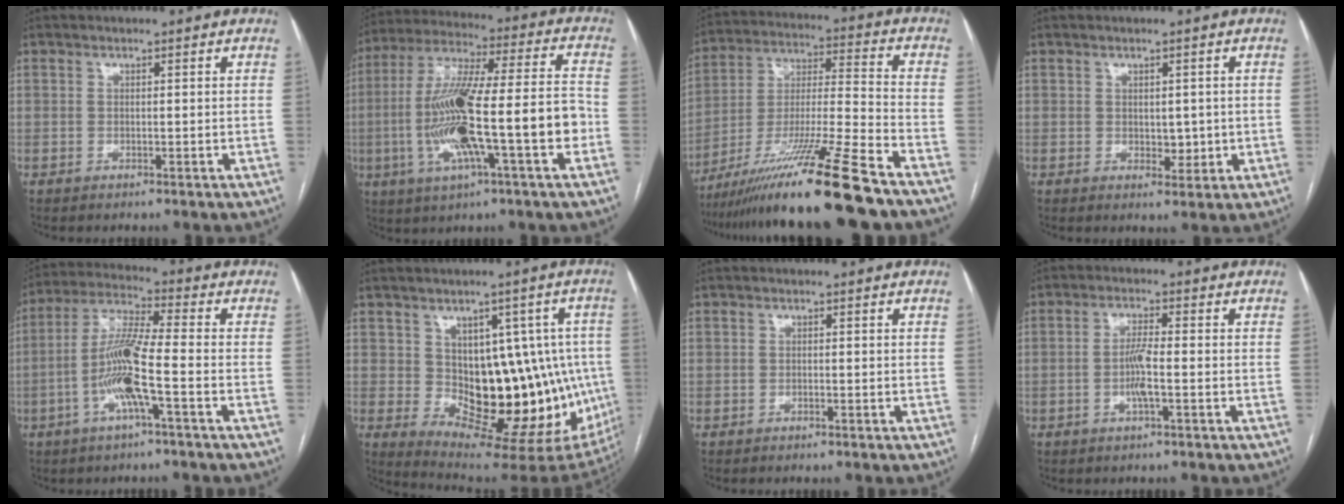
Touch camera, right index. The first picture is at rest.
{"total": 19.8, "force": [-4.4, 2.1, 19.2], "torque": [-0.359, 0.009, -0.071]}
{"total": 20.2, "force": [-15.3, -1.6, 13.2], "torque": [-0.246, -0.030, -0.270]}
{"total": 2.9, "force": [0.0, 2.0, 2.2], "torque": [-0.026, -0.001, 0.009]}
{"total": 10.0, "force": [-3.0, 0.3, 9.6], "torque": [-0.198, 0.005, -0.064]}
{"total": 17.2, "force": [-0.5, 8.9, 14.7], "torque": [-0.172, 0.019, 0.018]}
{"total": 0.5, "force": [-0.4, 0.1, 0.3], "torque": [-0.009, -0.001, -0.005]}
{"total": 3.9, "force": [-1.0, 0.2, 3.7], "torque": [-0.076, 0.000, -0.020]}